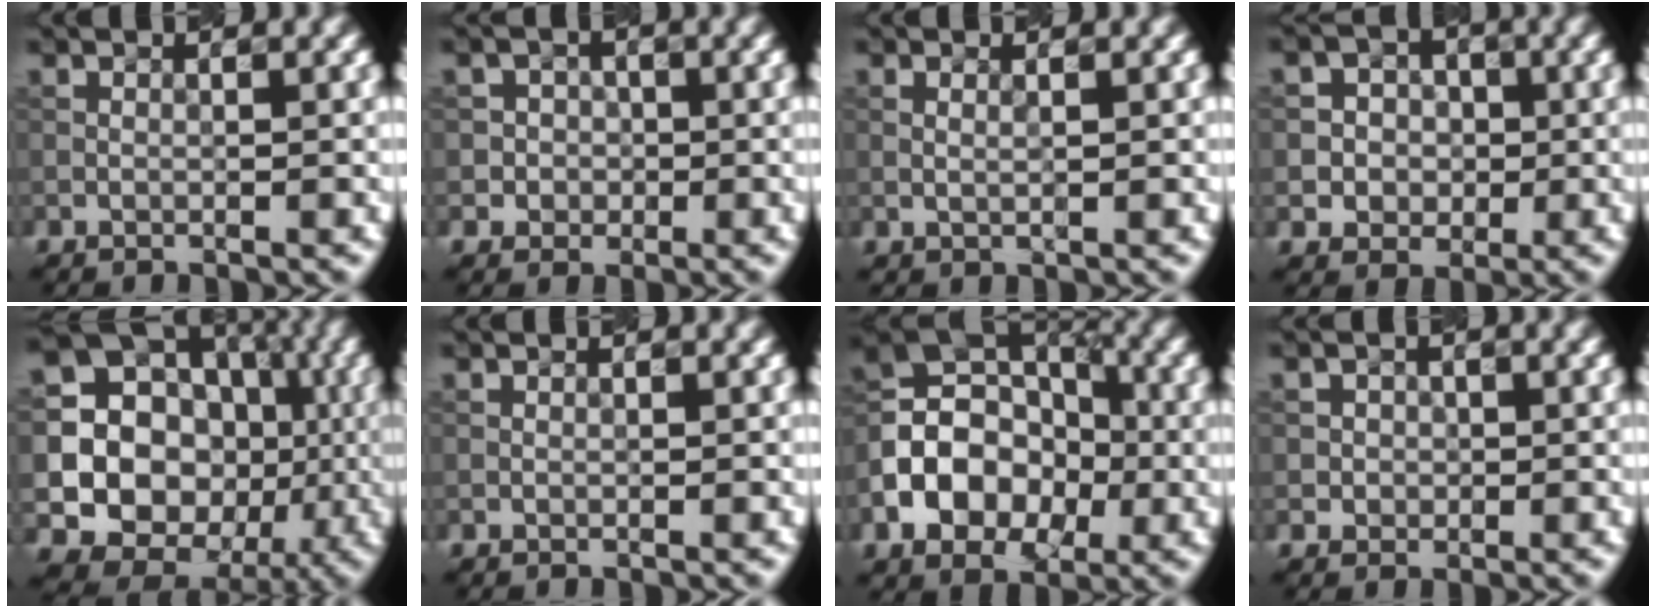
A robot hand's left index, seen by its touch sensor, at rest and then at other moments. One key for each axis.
{"total": 2.4, "fx": -0.2, "fy": 2.4, "fz": 0.2, "tx": 0.023, "ty": 0.009, "tz": -0.017}
{"total": 0.7, "fx": 0.3, "fy": 0.1, "fz": 0.6, "tx": -0.016, "ty": 0.001, "tz": 0.005}
{"total": 4.3, "fx": 0.0, "fy": 4.1, "fz": 1.1, "tx": 0.000, "ty": 0.017, "tz": -0.013}
{"total": 17.9, "fx": -0.1, "fy": 16.7, "fz": 6.5, "tx": -0.152, "ty": 0.021, "tz": -0.024}
{"total": 0.0}
{"total": 8.4, "fx": -2.0, "fy": 6.1, "fz": 5.4, "tx": -0.088, "ty": 0.009, "tz": -0.043}
{"total": 1.6, "fx": 0.2, "fy": 1.5, "fz": 0.3, "tx": 0.014, "ty": 0.000, "tz": -0.005}